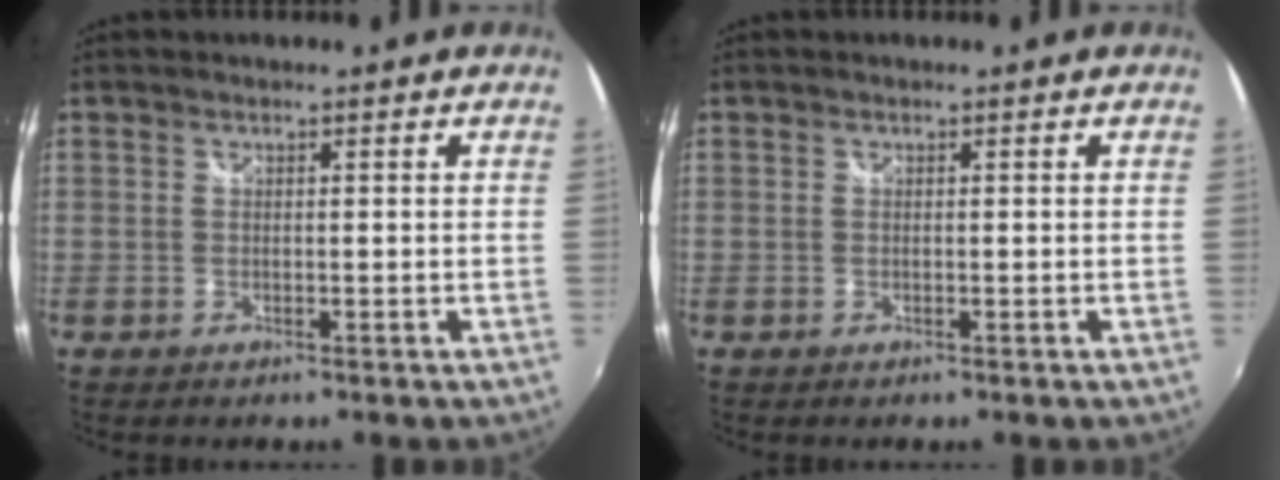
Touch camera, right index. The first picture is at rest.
{"total": 0.0}